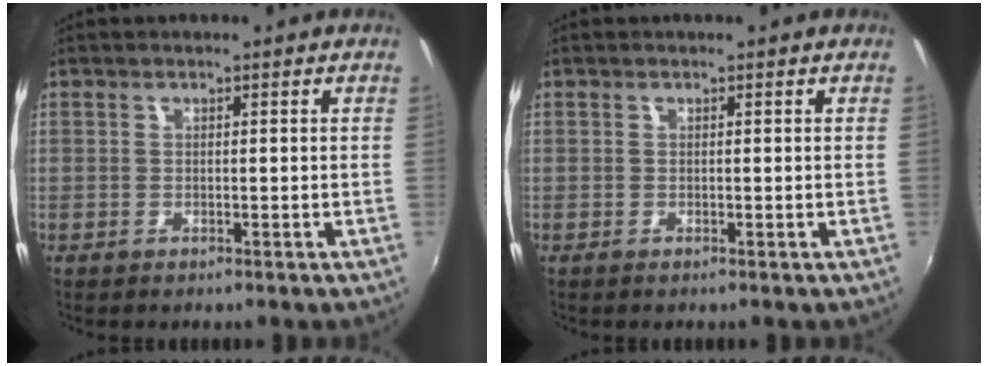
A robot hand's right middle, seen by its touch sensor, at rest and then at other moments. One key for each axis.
{"total": 0.0}